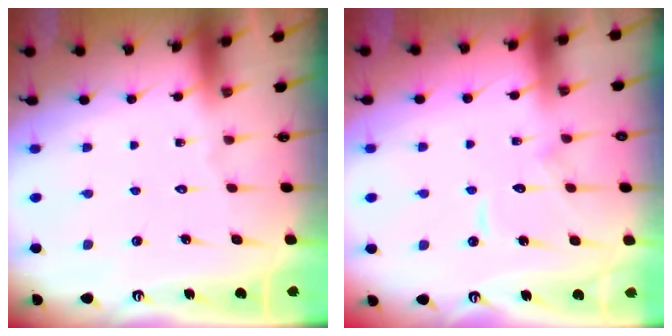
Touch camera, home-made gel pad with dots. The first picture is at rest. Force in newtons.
{"total": 8.5, "press": 8.4, "slide": 0.8}